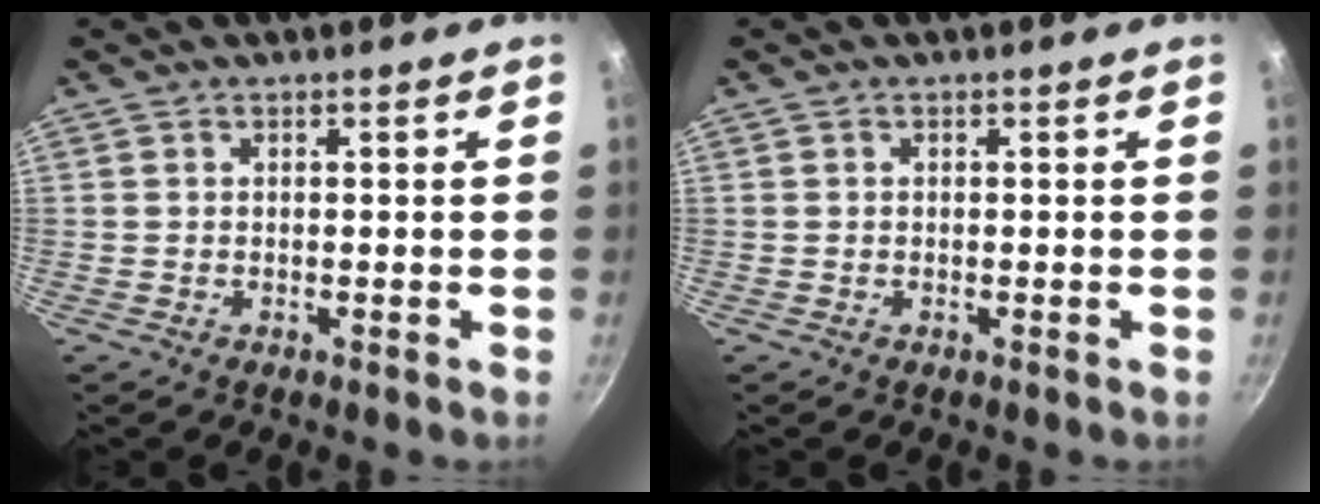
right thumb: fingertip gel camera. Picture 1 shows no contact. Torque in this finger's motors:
{"motor_torque": [-0.15, -0.15, -0.47, 0.19, -0.02]}